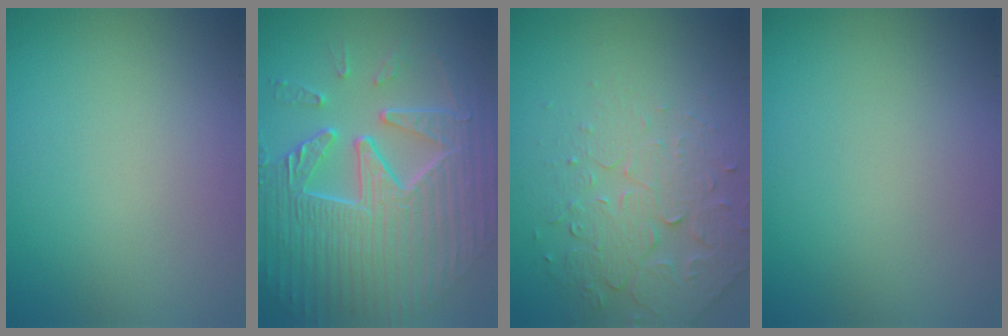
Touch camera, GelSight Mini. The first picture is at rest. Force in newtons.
{"total": 10.3, "press": 7.0, "slide": 7.5}
{"total": 5.0, "press": 3.5, "slide": 3.6}
{"total": 0.0}